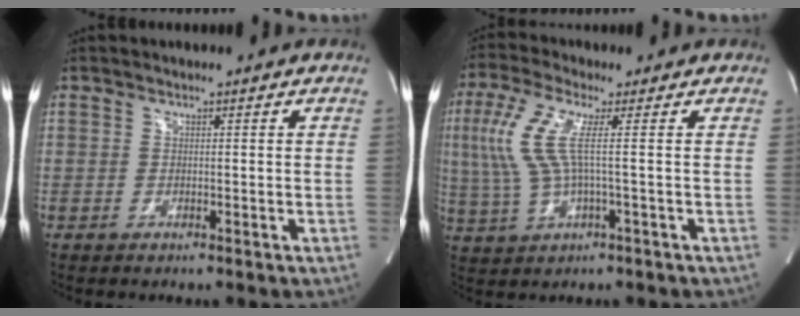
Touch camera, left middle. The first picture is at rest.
{"total": 9.6, "force": [1.3, 1.4, 9.4], "torque": [-0.229, 0.012, 0.024]}